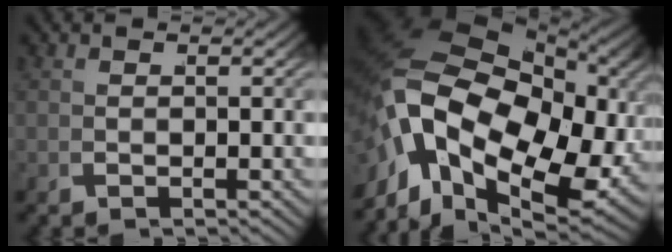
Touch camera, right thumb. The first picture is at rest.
{"total": 21.0, "force": [0.6, 14.5, 15.3], "torque": [-0.306, -0.053, 0.028]}